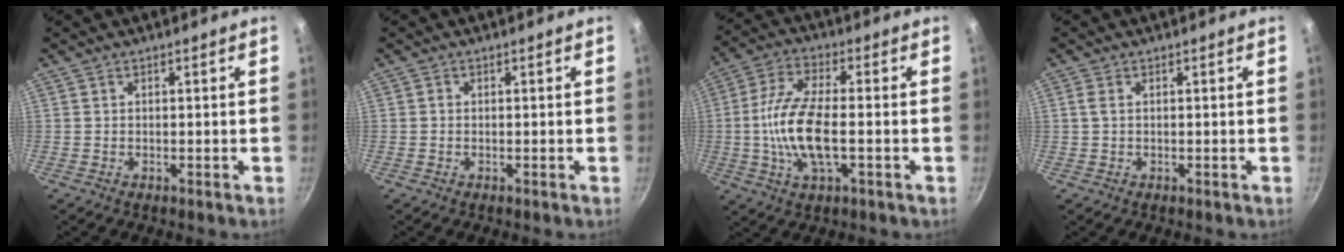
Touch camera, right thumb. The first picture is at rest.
{"total": 0.5, "force": [-0.1, 0.5, 0.2], "torque": [-0.001, 0.003, -0.003]}
{"total": 12.6, "force": [-1.7, 4.8, 11.5], "torque": [-0.231, 0.017, -0.045]}
{"total": 1.4, "force": [0.2, 0.7, 1.1], "torque": [-0.025, 0.002, 0.002]}